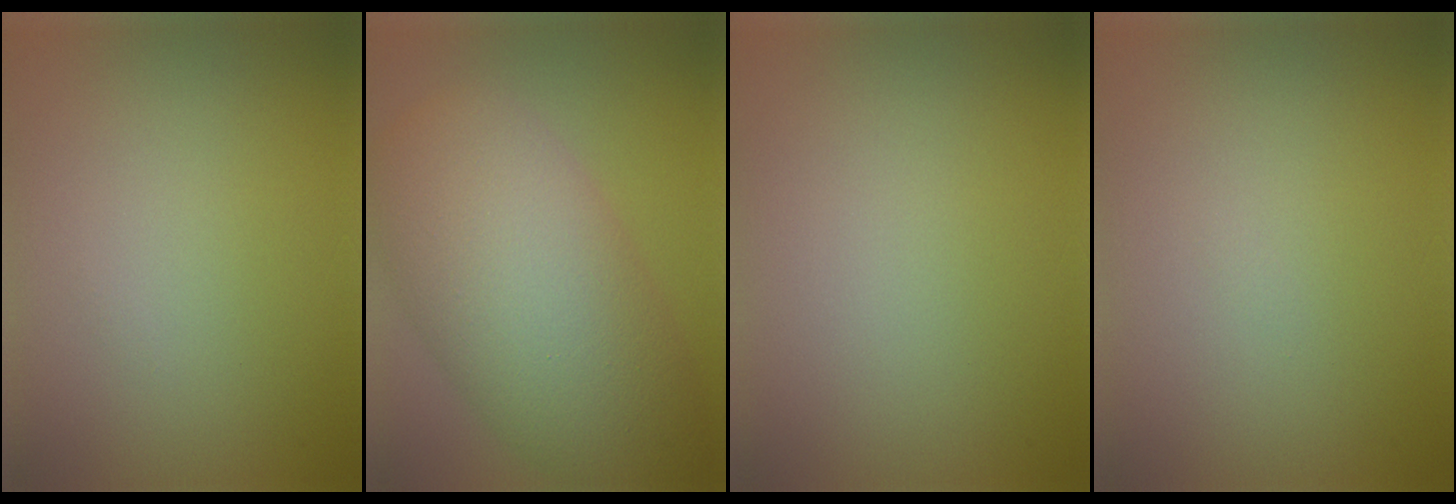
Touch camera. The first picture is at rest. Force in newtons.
{"total": 11.1, "press": 11.1, "slide": 0.4}
{"total": 0.0}
{"total": 0.0}